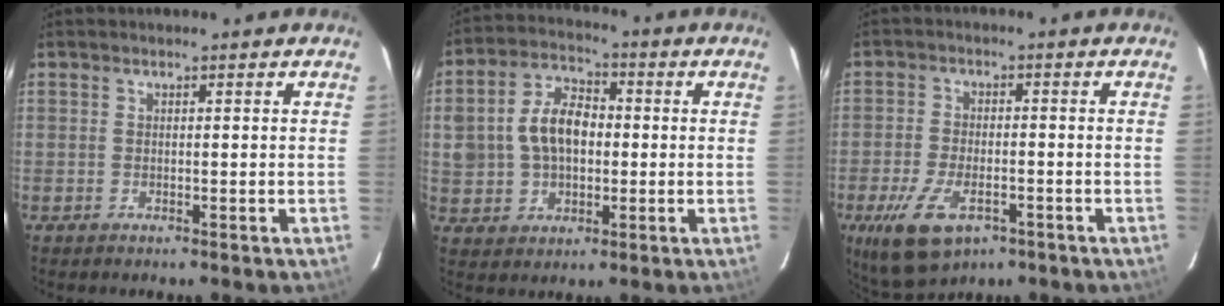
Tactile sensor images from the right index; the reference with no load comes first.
{"total": 11.5, "force": [0.4, 8.1, 8.2], "torque": [-0.168, 0.025, 0.015]}
{"total": 11.5, "force": [-5.9, 5.7, 8.0], "torque": [-0.176, -0.024, -0.099]}